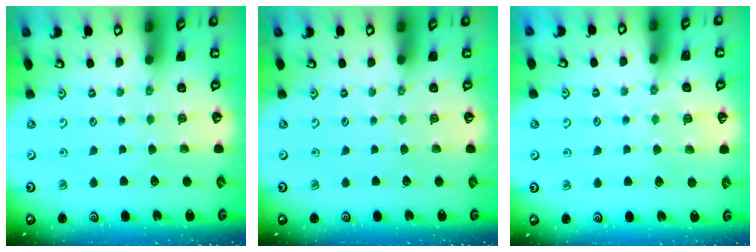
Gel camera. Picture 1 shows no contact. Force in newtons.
{"total": 0.0}
{"total": 7.0, "press": 7.0, "slide": 0.5}